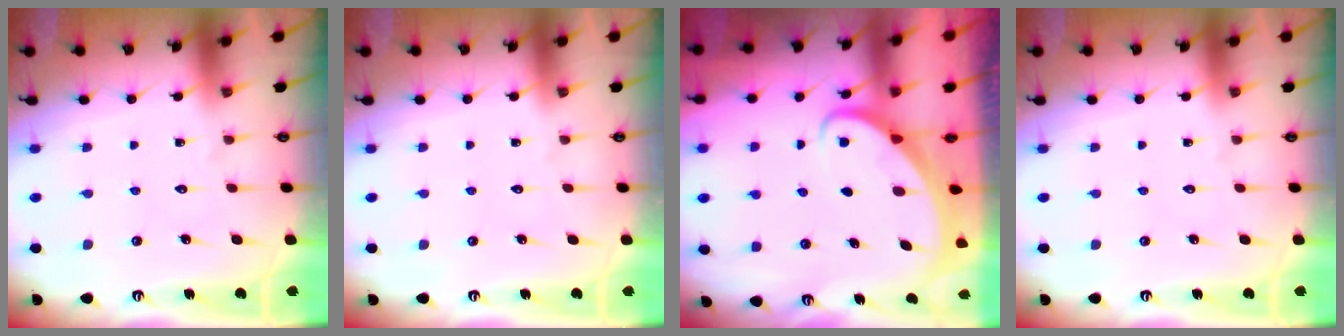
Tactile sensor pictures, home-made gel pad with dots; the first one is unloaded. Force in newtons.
{"total": 0.0}
{"total": 3.3, "press": 3.3, "slide": 0.4}
{"total": 0.0}